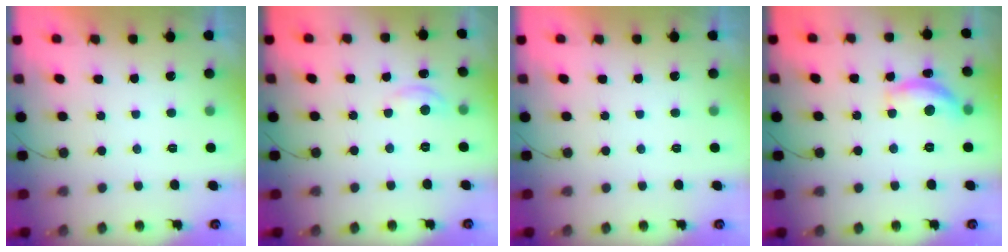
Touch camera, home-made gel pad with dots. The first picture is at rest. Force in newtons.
{"total": 2.9, "press": 2.8, "slide": 0.3}
{"total": 0.0}
{"total": 11.4, "press": 11.4, "slide": 0.6}